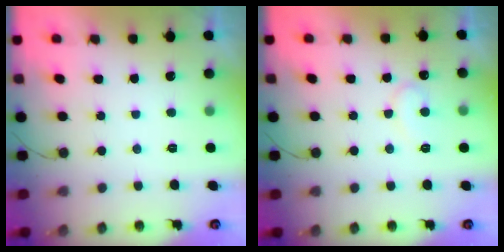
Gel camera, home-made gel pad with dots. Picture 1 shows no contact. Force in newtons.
{"total": 7.5, "press": 7.5, "slide": 0.4}